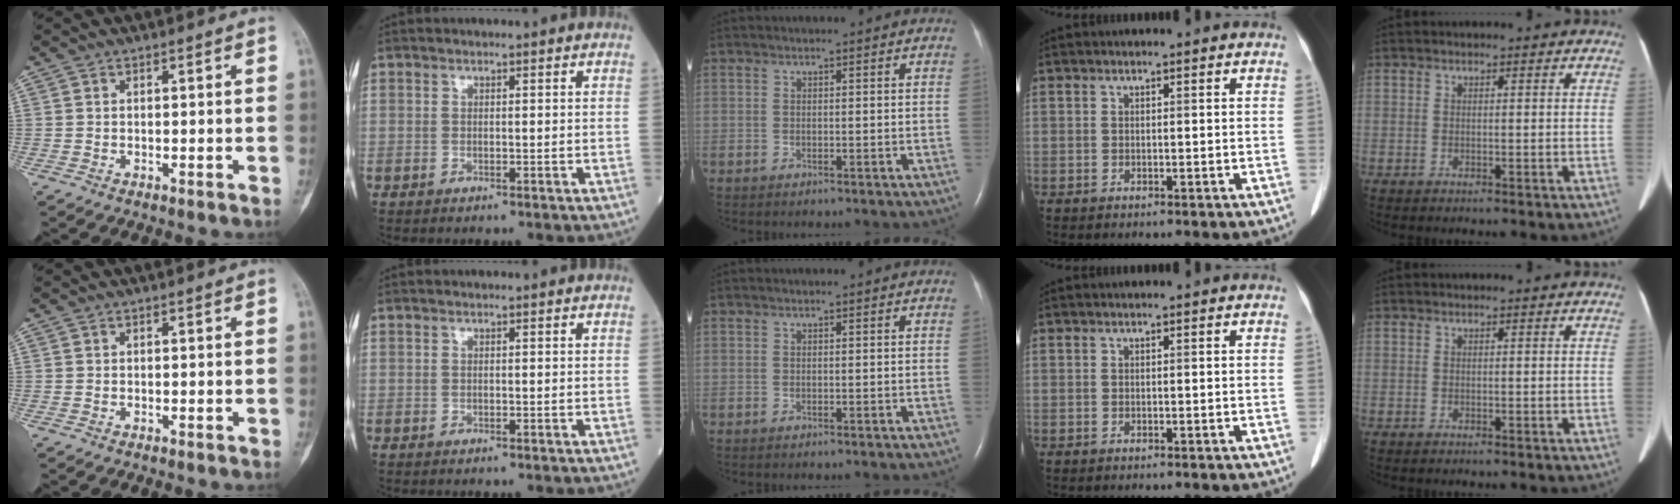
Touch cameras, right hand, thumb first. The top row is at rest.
{}